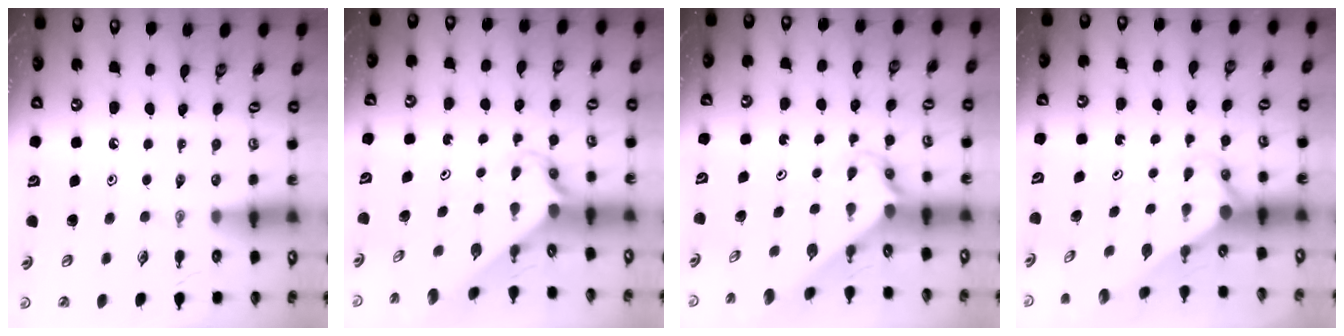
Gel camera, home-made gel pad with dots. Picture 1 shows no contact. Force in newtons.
{"total": 3.0, "press": 3.0, "slide": 0.2}
{"total": 2.6, "press": 2.6, "slide": 0.2}
{"total": 3.0, "press": 3.0, "slide": 0.2}